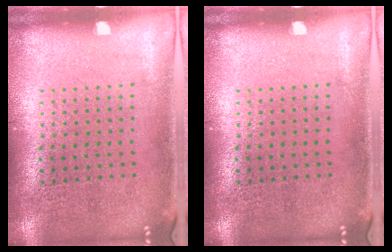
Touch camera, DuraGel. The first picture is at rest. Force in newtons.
{"total": 0.0}